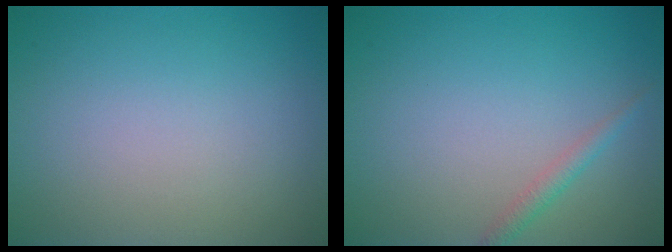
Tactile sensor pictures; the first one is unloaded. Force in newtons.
{"total": 1.3, "press": 1.3, "slide": 0.0}